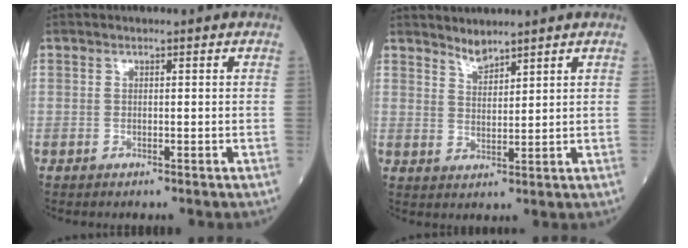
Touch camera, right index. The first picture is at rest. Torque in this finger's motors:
{"motor_torque": [-0.10, 0.08, 0.04, 0.01]}